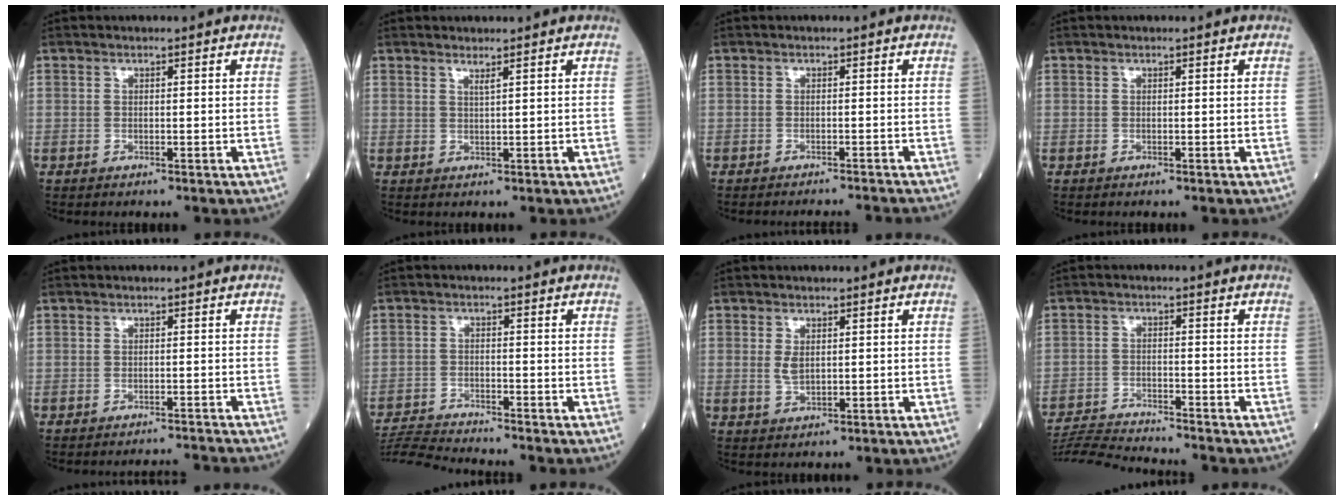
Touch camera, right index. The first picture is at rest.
{"total": 1.1, "force": [0.8, -0.4, 0.6], "torque": [-0.019, -0.009, 0.017]}
{"total": 4.7, "force": [-4.6, -0.7, 0.8], "torque": [-0.009, -0.011, -0.052]}
{"total": 0.0}
{"total": 3.8, "force": [-3.6, -1.2, -0.3], "torque": [0.004, -0.007, -0.045]}
{"total": 3.6, "force": [-3.4, -1.1, 0.3], "torque": [-0.013, -0.023, -0.063]}
{"total": 2.1, "force": [0.4, 1.1, 1.8], "torque": [-0.038, -0.006, 0.011]}
{"total": 9.5, "force": [-9.2, -1.3, 1.8], "torque": [-0.029, -0.008, -0.159]}